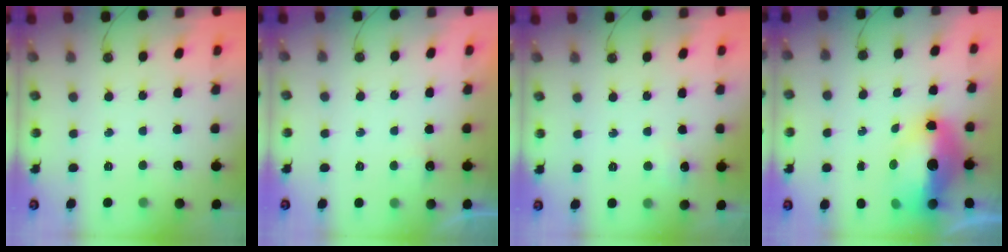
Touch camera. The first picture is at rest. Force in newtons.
{"total": 2.7, "press": 2.6, "slide": 0.8}
{"total": 5.1, "press": 5.0, "slide": 0.7}
{"total": 12.5, "press": 12.4, "slide": 1.1}